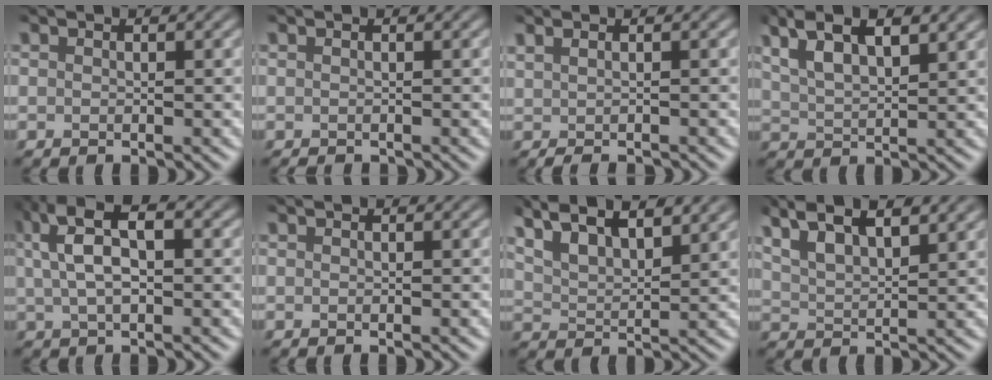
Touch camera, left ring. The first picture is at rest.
{"total": 0.0}
{"total": 1.0, "force": [0.0, 0.2, 1.0], "torque": [-0.017, 0.000, 0.005]}
{"total": 6.3, "force": [3.7, 2.3, 4.6], "torque": [-0.092, 0.022, 0.061]}
{"total": 6.8, "force": [2.0, 2.9, 5.9], "torque": [-0.110, 0.022, 0.031]}
{"total": 0.0}
{"total": 9.1, "force": [6.3, 3.4, 5.6], "torque": [-0.107, 0.037, 0.092]}
{"total": 7.6, "force": [5.0, 2.7, 5.0], "torque": [-0.095, 0.030, 0.070]}